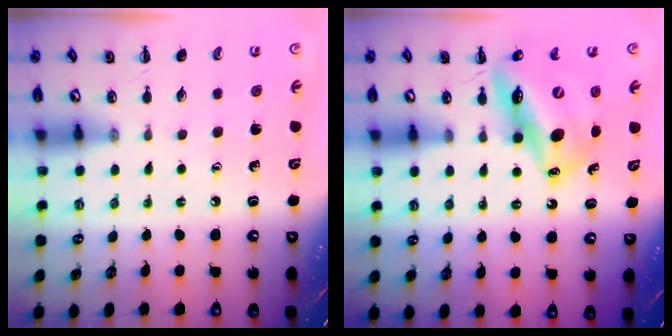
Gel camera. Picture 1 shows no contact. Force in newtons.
{"total": 15.2, "press": 14.7, "slide": 3.8}